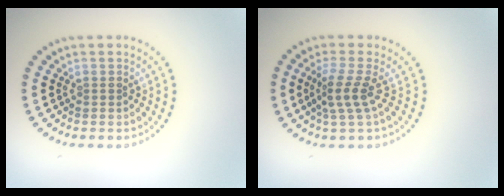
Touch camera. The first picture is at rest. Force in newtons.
{"total": 2.5, "press": 1.8, "slide": 1.7}